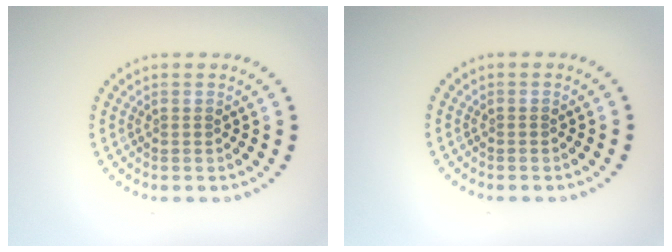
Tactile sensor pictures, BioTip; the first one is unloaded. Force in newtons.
{"total": 0.0}